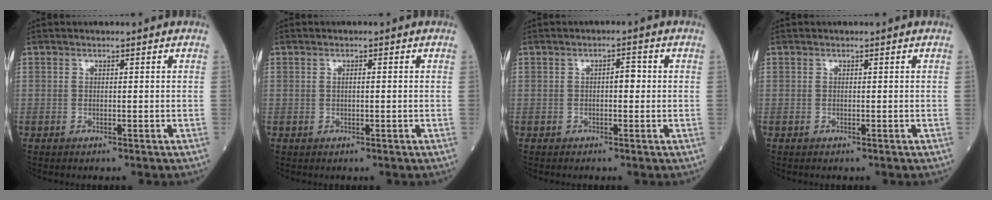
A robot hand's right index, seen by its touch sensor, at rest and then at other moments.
{"total": 1.1, "force": [0.1, 0.2, 1.1], "torque": [-0.017, 0.002, 0.002]}
{"total": 2.1, "force": [0.1, 0.9, 1.9], "torque": [-0.025, 0.008, -0.002]}
{"total": 0.0}